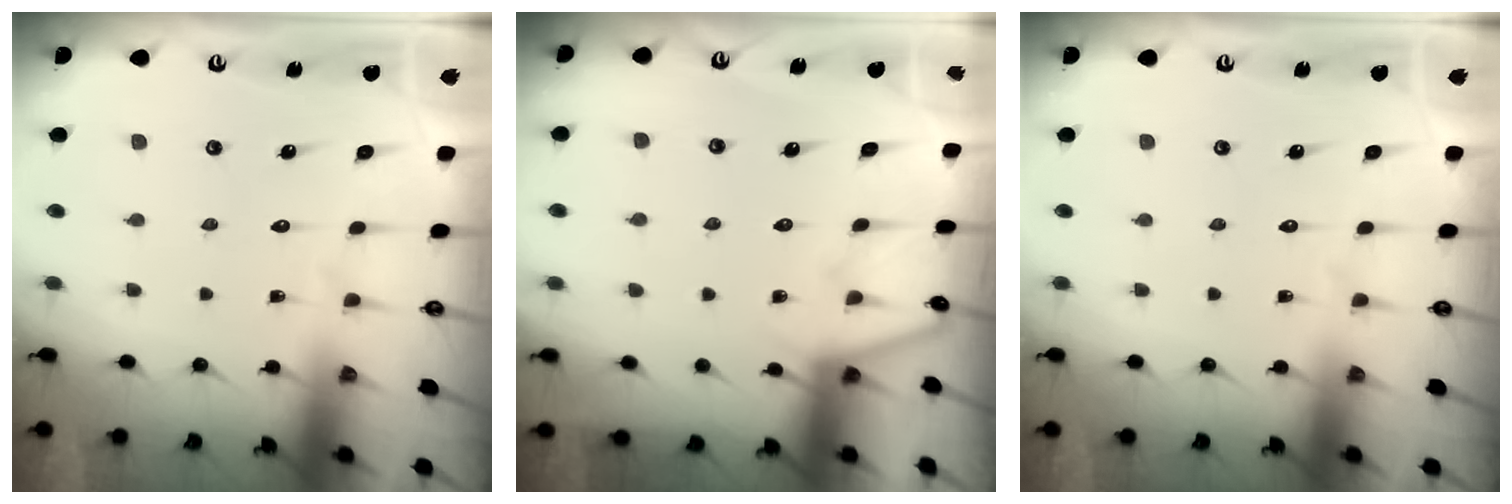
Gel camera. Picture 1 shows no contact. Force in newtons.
{"total": 3.4, "press": 3.4, "slide": 0.5}
{"total": 0.0}